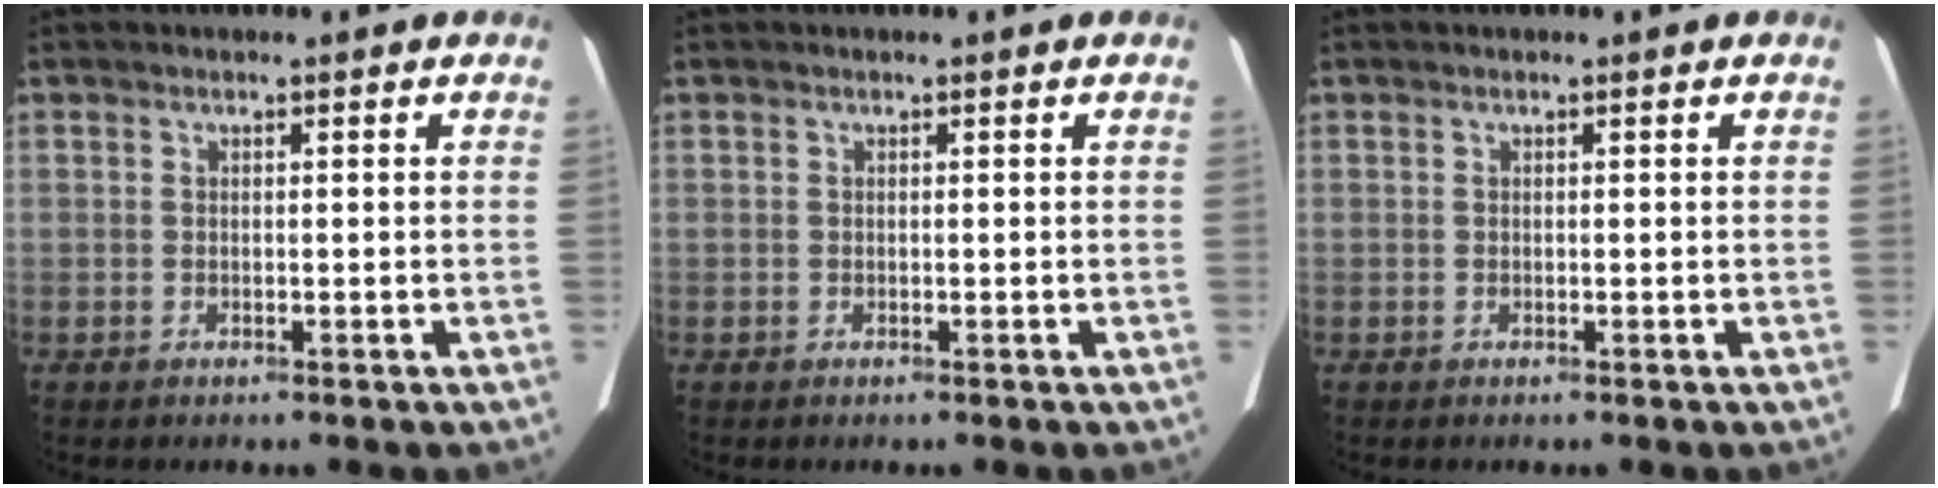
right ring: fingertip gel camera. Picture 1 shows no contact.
{"total": 0.0}
{"total": 0.0}